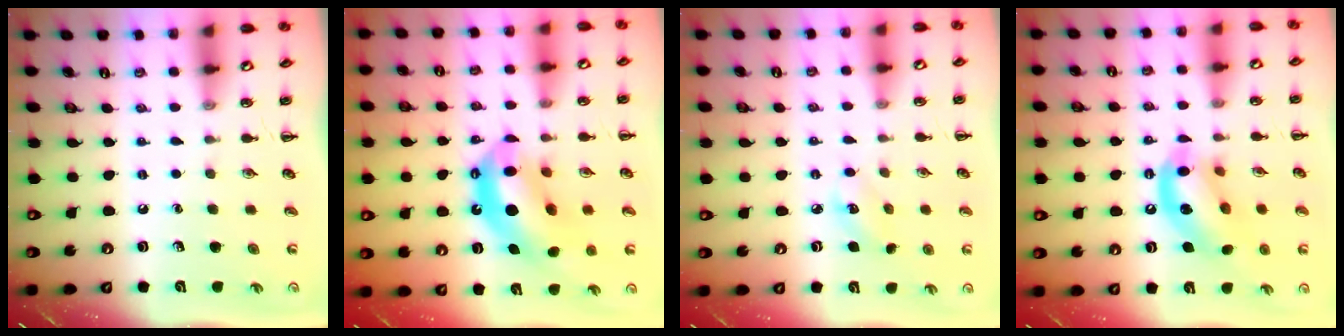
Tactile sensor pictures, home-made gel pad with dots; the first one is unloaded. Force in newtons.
{"total": 13.6, "press": 13.1, "slide": 3.8}
{"total": 3.9, "press": 3.9, "slide": 0.8}
{"total": 14.4, "press": 14.1, "slide": 3.0}